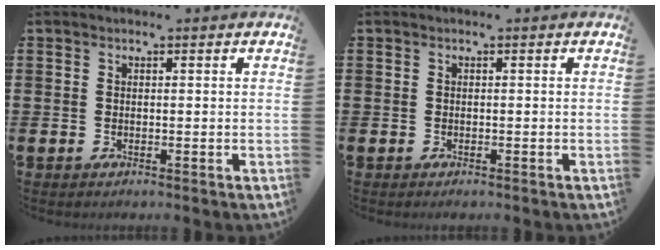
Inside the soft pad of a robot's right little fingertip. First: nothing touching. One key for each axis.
{"total": 0.0}